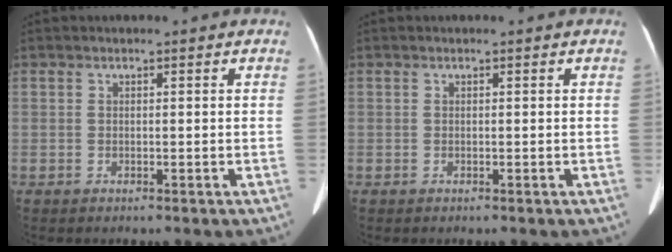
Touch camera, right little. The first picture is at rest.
{"total": 0.0}